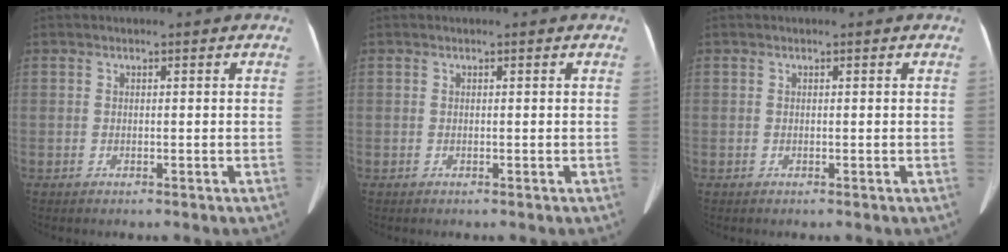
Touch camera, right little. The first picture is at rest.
{"total": 0.0}
{"total": 0.0}